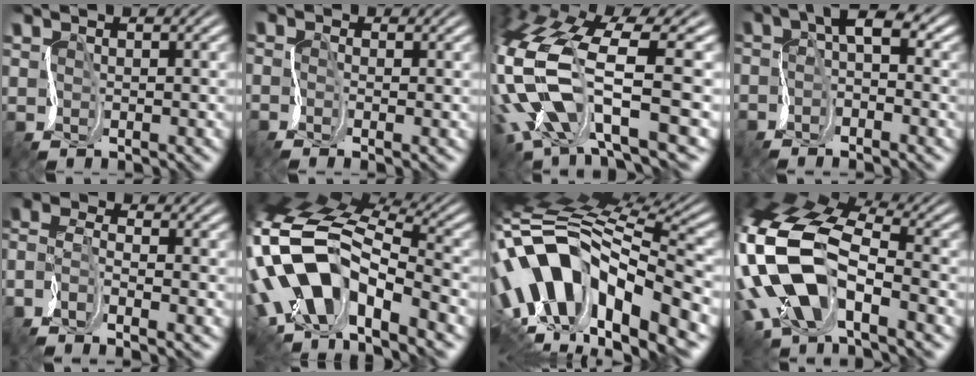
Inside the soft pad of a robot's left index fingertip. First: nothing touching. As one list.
[{"total": 2.2, "force": [-1.4, 0.7, 1.5], "torque": [-0.024, -0.008, -0.020]}, {"total": 12.3, "force": [-2.3, 5.8, 10.5], "torque": [-0.253, 0.005, -0.036]}, {"total": 4.0, "force": [-0.3, 1.6, 3.7], "torque": [-0.066, 0.018, -0.015]}, {"total": 5.9, "force": [-4.1, 2.1, 3.7], "torque": [-0.089, -0.005, -0.085]}, {"total": 13.0, "force": [-4.8, 6.8, 10.0], "torque": [-0.215, 0.023, -0.086]}, {"total": 13.1, "force": [-2.3, 7.1, 10.7], "torque": [-0.192, 0.024, -0.037]}, {"total": 13.4, "force": [-3.3, 7.9, 10.3], "torque": [-0.260, -0.015, -0.057]}]